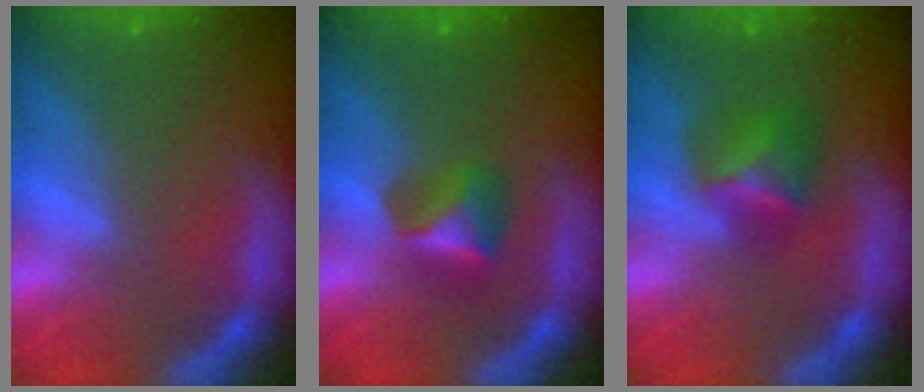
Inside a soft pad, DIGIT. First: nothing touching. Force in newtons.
{"total": 2.9}
{"total": 3.4}